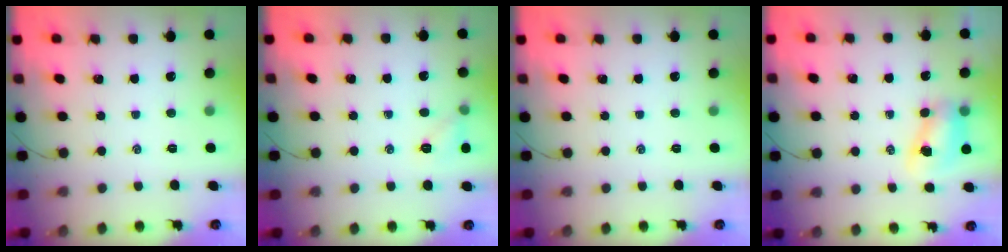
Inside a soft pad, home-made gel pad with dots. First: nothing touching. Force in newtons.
{"total": 6.3, "press": 6.0, "slide": 1.8}
{"total": 0.0}
{"total": 7.6, "press": 7.5, "slide": 1.1}